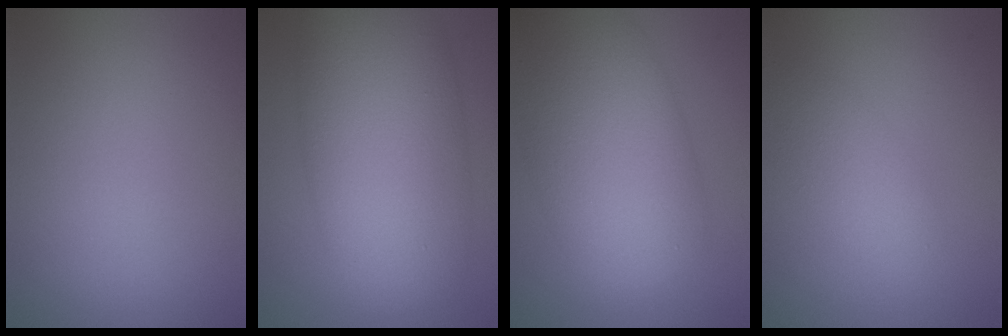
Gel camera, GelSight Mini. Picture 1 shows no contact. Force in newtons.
{"total": 12.0, "press": 12.0, "slide": 0.5}
{"total": 11.3, "press": 11.3, "slide": 0.8}
{"total": 2.9, "press": 2.9, "slide": 0.1}